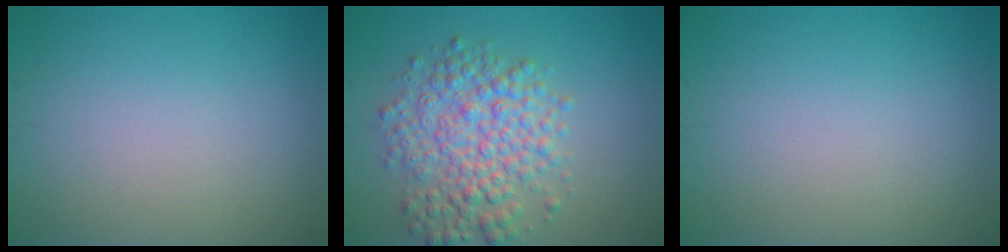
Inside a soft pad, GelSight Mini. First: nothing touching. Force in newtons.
{"total": 5.9, "press": 5.9, "slide": 0.1}
{"total": 0.0}